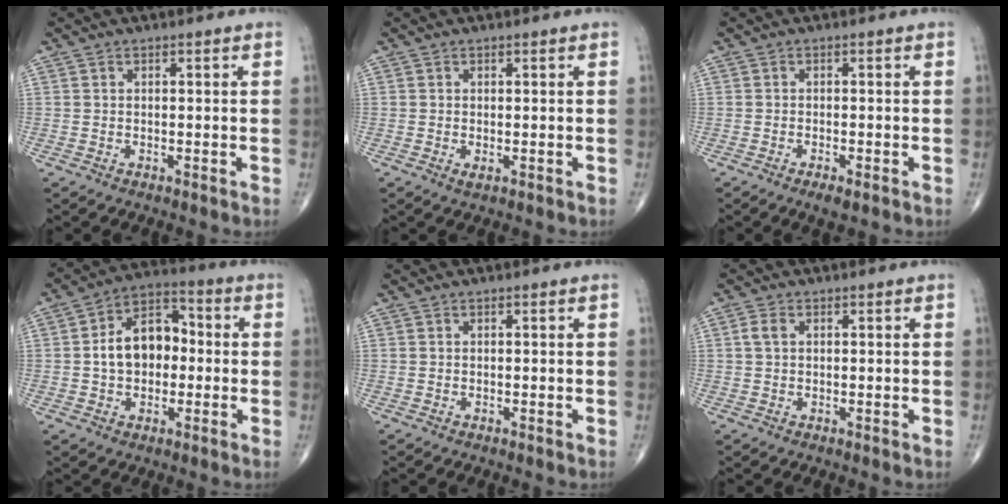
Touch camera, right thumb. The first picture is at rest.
{"total": 0.8, "force": [-0.2, 0.4, 0.7], "torque": [-0.011, -0.003, -0.003]}
{"total": 2.2, "force": [-1.3, 0.6, 1.6], "torque": [-0.029, 0.000, -0.022]}
{"total": 11.5, "force": [-0.1, 7.9, 8.4], "torque": [-0.114, 0.032, -0.012]}
{"total": 0.0}
{"total": 2.1, "force": [0.5, 1.4, 1.5], "torque": [-0.034, 0.007, 0.009]}